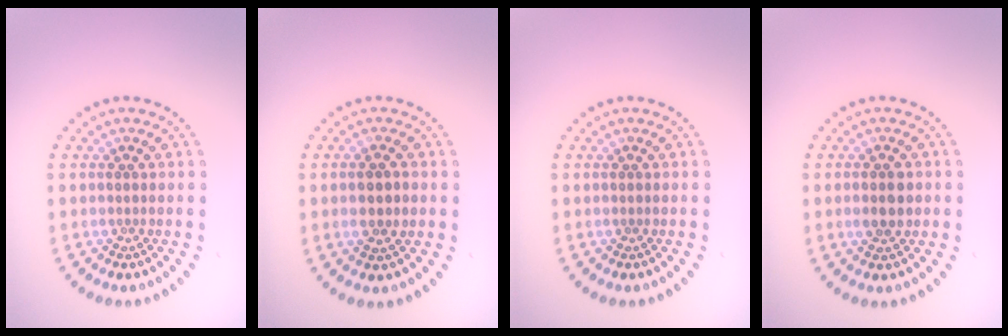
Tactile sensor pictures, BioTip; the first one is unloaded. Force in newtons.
{"total": 2.4, "press": 2.4, "slide": 0.2}
{"total": 0.0}
{"total": 2.8, "press": 2.8, "slide": 0.2}